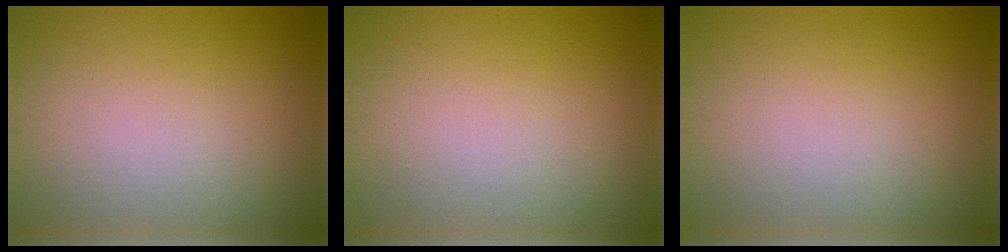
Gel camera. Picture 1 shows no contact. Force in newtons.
{"total": 0.0}
{"total": 0.0}